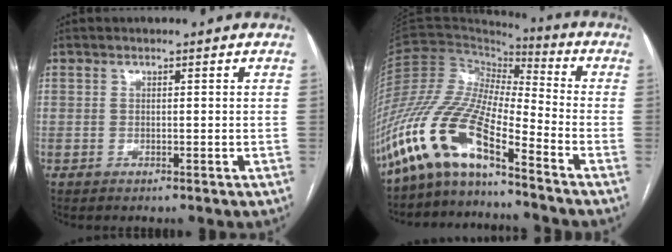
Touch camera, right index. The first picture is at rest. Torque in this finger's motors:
{"motor_torque": [2.14, 0.00, 0.76, 0.17]}